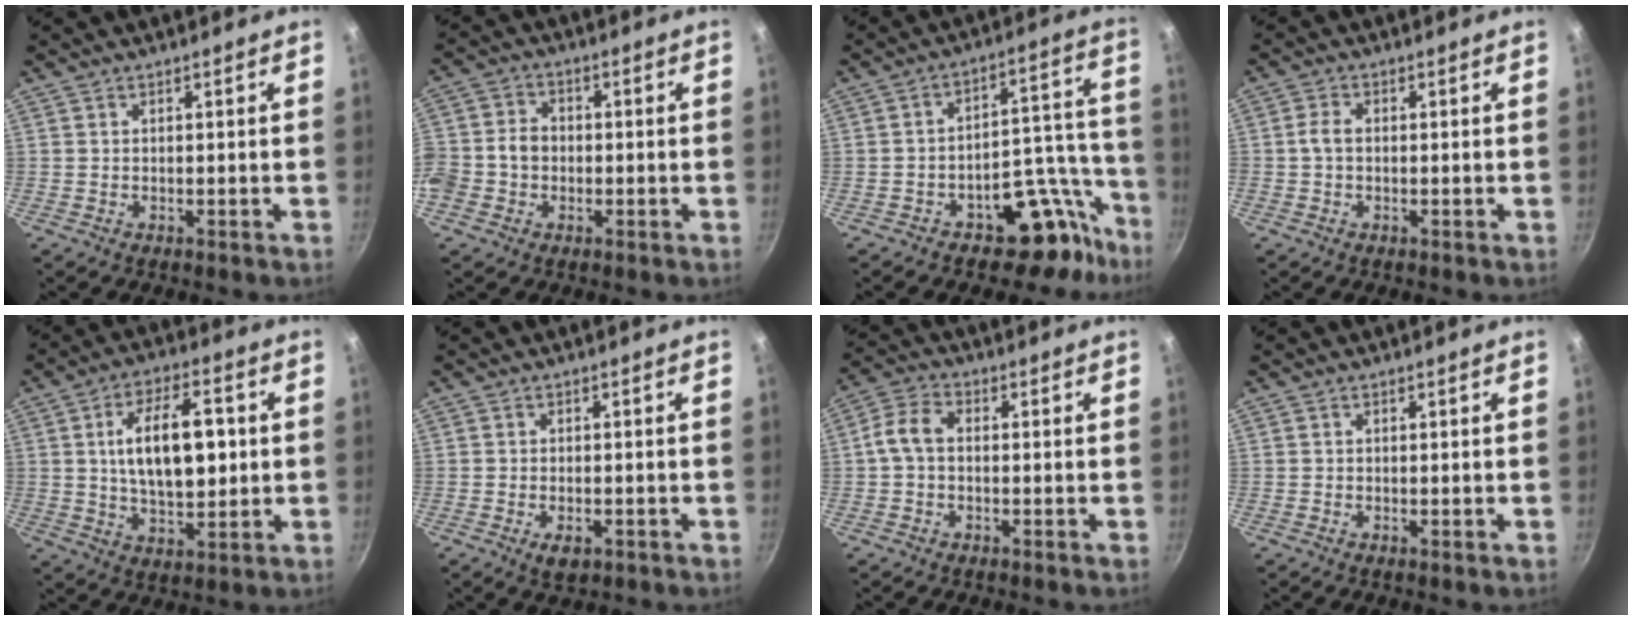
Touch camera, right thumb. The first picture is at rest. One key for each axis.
{"total": 10.1, "fx": -1.5, "fy": 8.3, "fz": 5.6, "tx": -0.118, "ty": 0.029, "tz": -0.029}
{"total": 12.8, "fx": -8.3, "fy": 6.6, "fz": 7.0, "tx": -0.033, "ty": 0.114, "tz": -0.118}
{"total": 2.7, "fx": -0.2, "fy": 1.7, "fz": 2.0, "tx": -0.041, "ty": 0.004, "tz": -0.008}
{"total": 14.3, "fx": 1.8, "fy": 7.1, "fz": 12.3, "tx": -0.187, "ty": 0.000, "tz": 0.031}
{"total": 2.9, "fx": -1.3, "fy": 1.5, "fz": 2.2, "tx": -0.033, "ty": 0.004, "tz": -0.015}
{"total": 5.8, "fx": -0.1, "fy": 3.9, "fz": 4.3, "tx": -0.082, "ty": 0.019, "tz": -0.011}
{"total": 0.0}